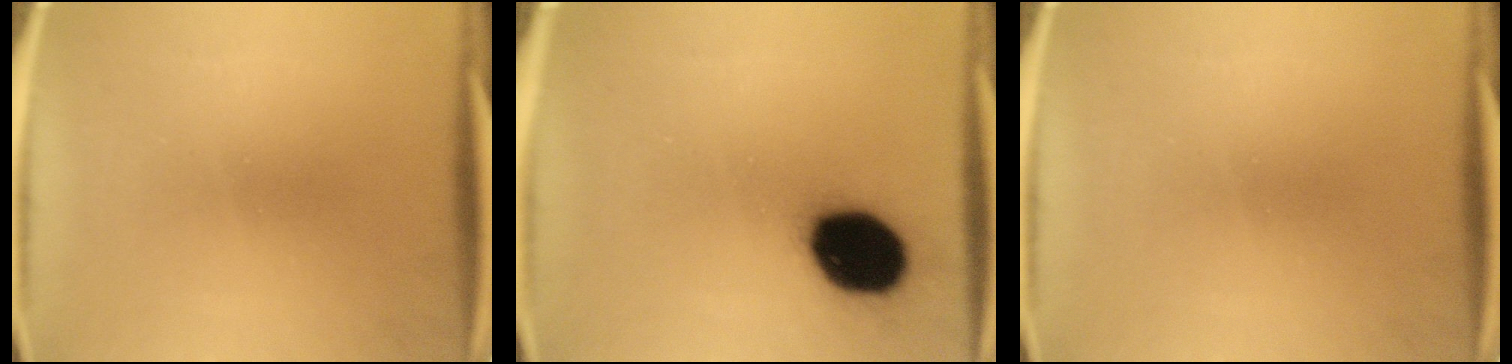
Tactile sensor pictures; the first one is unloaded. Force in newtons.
{"total": 17.6}
{"total": 0.0}